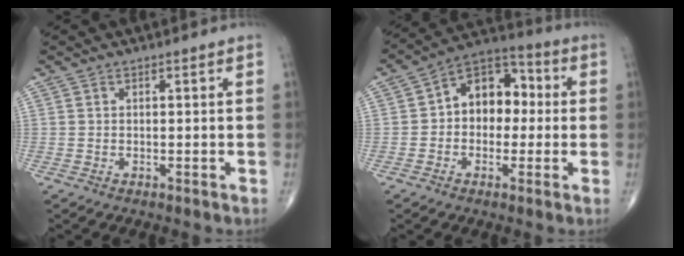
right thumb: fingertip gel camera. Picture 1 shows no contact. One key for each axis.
{"total": 11.6, "fx": 0.6, "fy": 8.2, "fz": 8.1, "tx": -0.082, "ty": 0.037, "tz": -0.007}